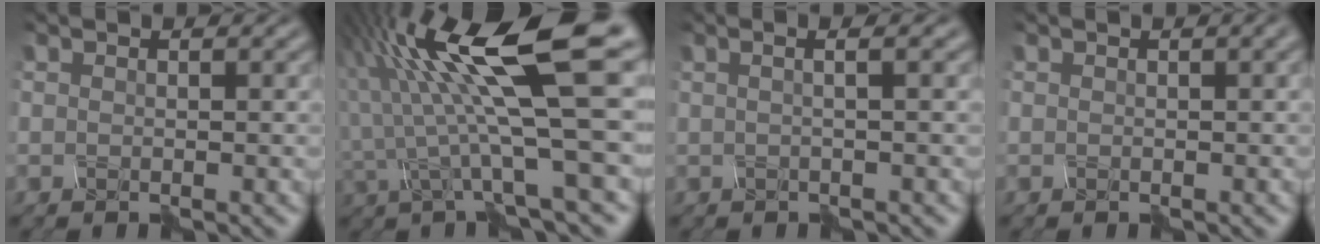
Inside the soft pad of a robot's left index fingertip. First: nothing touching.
{"total": 9.5, "force": [0.3, 0.4, 9.4], "torque": [-0.193, -0.008, 0.042]}
{"total": 1.4, "force": [-0.1, -0.2, 1.3], "torque": [-0.027, -0.005, -0.003]}
{"total": 3.1, "force": [1.5, 1.4, 2.4], "torque": [-0.011, 0.021, 0.017]}